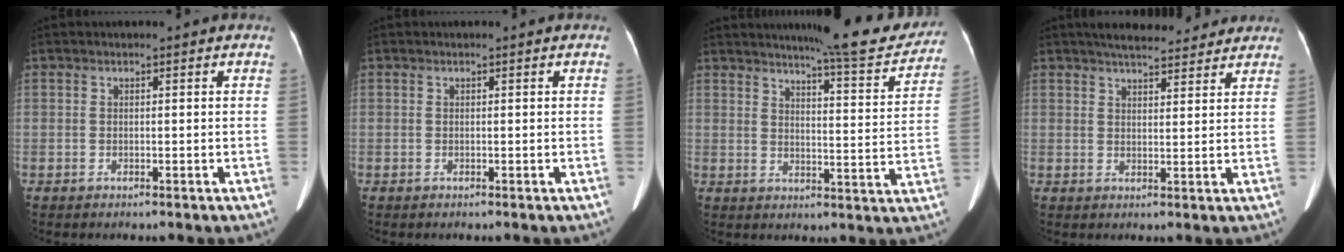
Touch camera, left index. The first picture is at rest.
{"total": 0.0}
{"total": 13.5, "force": [12.4, 0.8, 5.2], "torque": [-0.061, -0.030, 0.148]}
{"total": 10.8, "force": [9.5, 2.8, 4.2], "torque": [-0.051, 0.021, 0.123]}